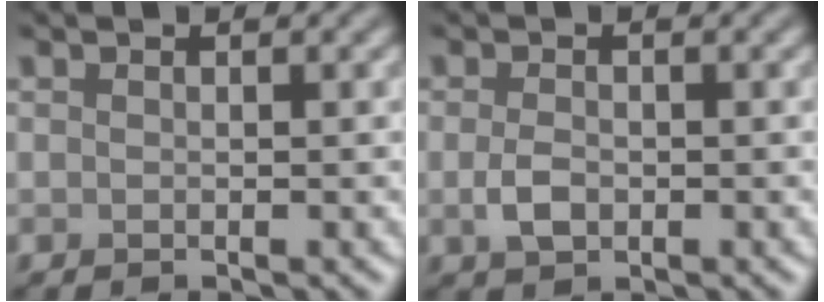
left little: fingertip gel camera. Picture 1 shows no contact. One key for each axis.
{"total": 1.9, "fx": -0.4, "fy": 1.2, "fz": 1.5, "tx": -0.032, "ty": -0.002, "tz": -0.007}